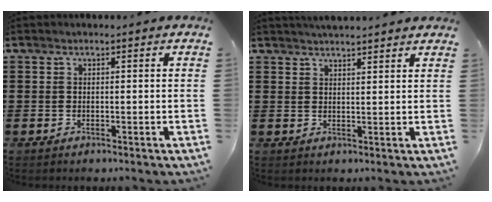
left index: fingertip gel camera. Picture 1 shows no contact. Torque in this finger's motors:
{"motor_torque": [1.00, -1.14, 0.24, 0.06]}